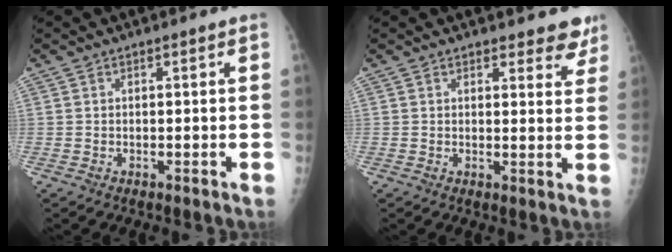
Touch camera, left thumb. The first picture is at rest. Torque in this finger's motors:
{"motor_torque": [0.14, 0.29, -0.16, -0.12, 0.01]}